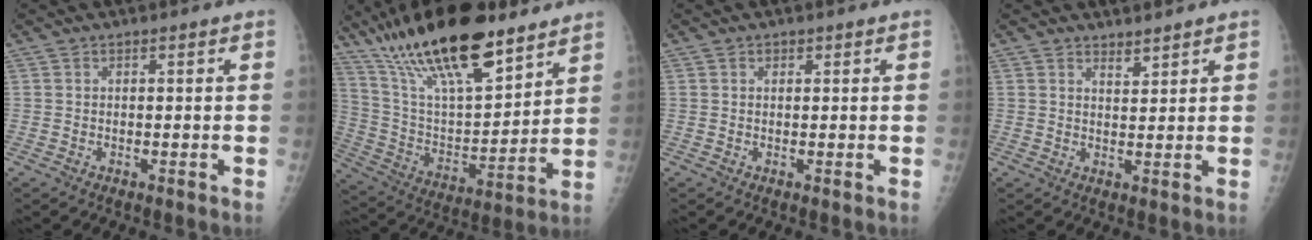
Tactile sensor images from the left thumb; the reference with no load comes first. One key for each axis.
{"total": 24.8, "fx": 17.1, "fy": 8.2, "fz": 16.0, "tx": -0.254, "ty": -0.054, "tz": 0.305}
{"total": 0.6, "fx": 0.3, "fy": 0.4, "fz": 0.2, "tx": -0.001, "ty": -0.001, "tz": 0.003}
{"total": 2.1, "fx": 1.9, "fy": 0.6, "fz": 0.5, "tx": 0.004, "ty": -0.017, "tz": 0.031}